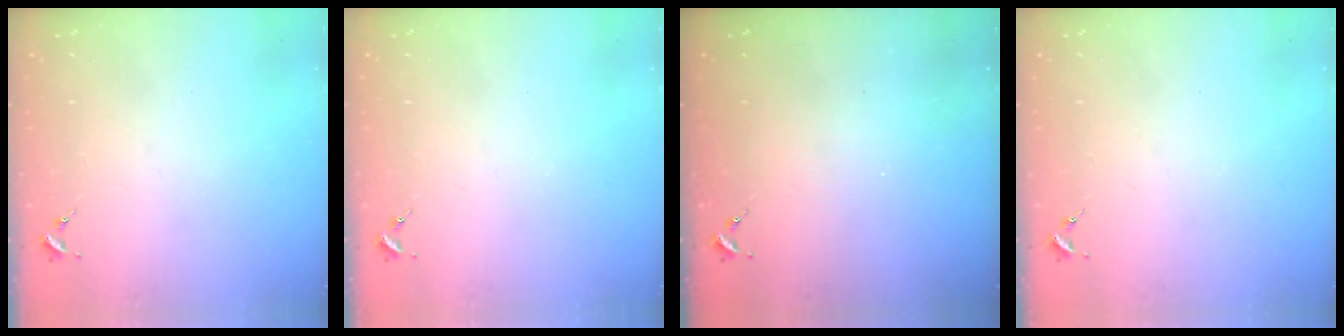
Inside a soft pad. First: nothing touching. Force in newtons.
{"total": 0.0}
{"total": 0.0}
{"total": 0.0}